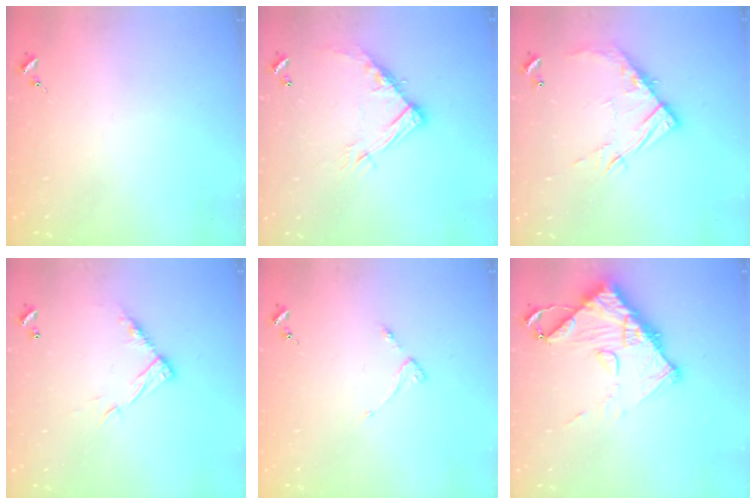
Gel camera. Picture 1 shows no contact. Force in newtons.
{"total": 13.2, "press": 13.1, "slide": 0.8}
{"total": 12.4, "press": 12.3, "slide": 1.2}
{"total": 10.6, "press": 10.6, "slide": 0.4}
{"total": 2.8, "press": 2.7, "slide": 0.5}
{"total": 14.0, "press": 13.9, "slide": 1.3}